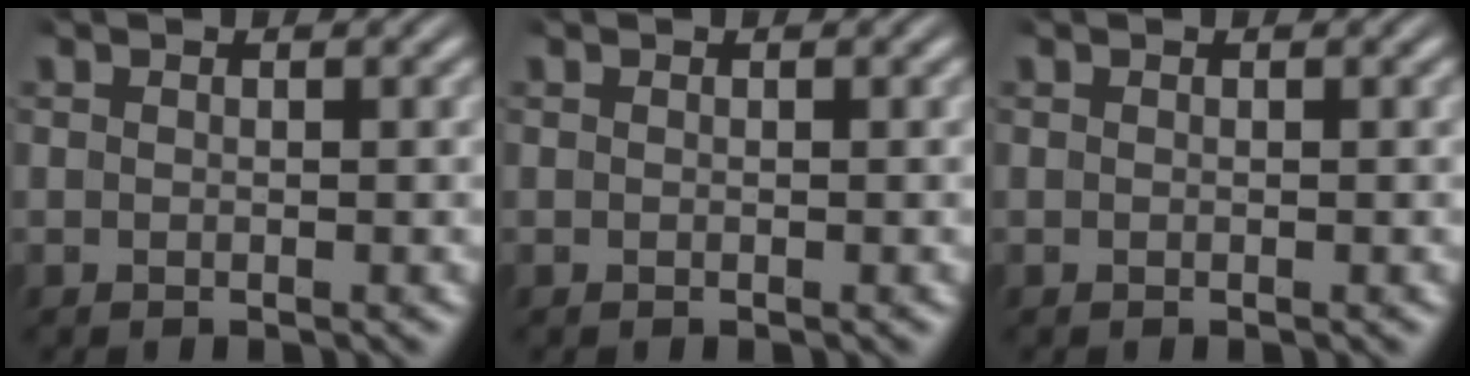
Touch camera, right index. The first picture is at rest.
{"total": 0.0}
{"total": 0.0}